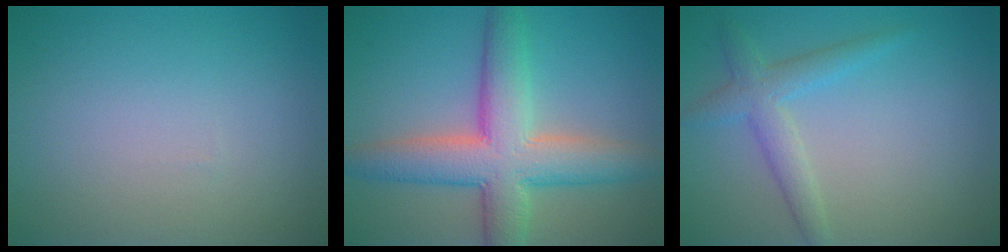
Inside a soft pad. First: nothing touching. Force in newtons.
{"total": 8.0, "press": 8.0, "slide": 0.7}
{"total": 2.8, "press": 2.8, "slide": 0.0}